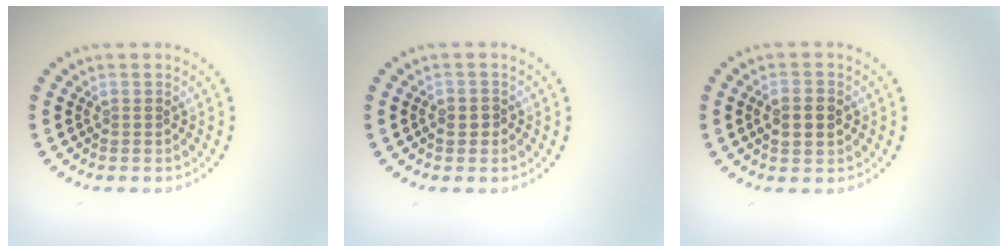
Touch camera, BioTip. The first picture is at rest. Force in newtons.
{"total": 0.8, "press": 0.7, "slide": 0.4}
{"total": 2.6, "press": 2.6, "slide": 0.1}